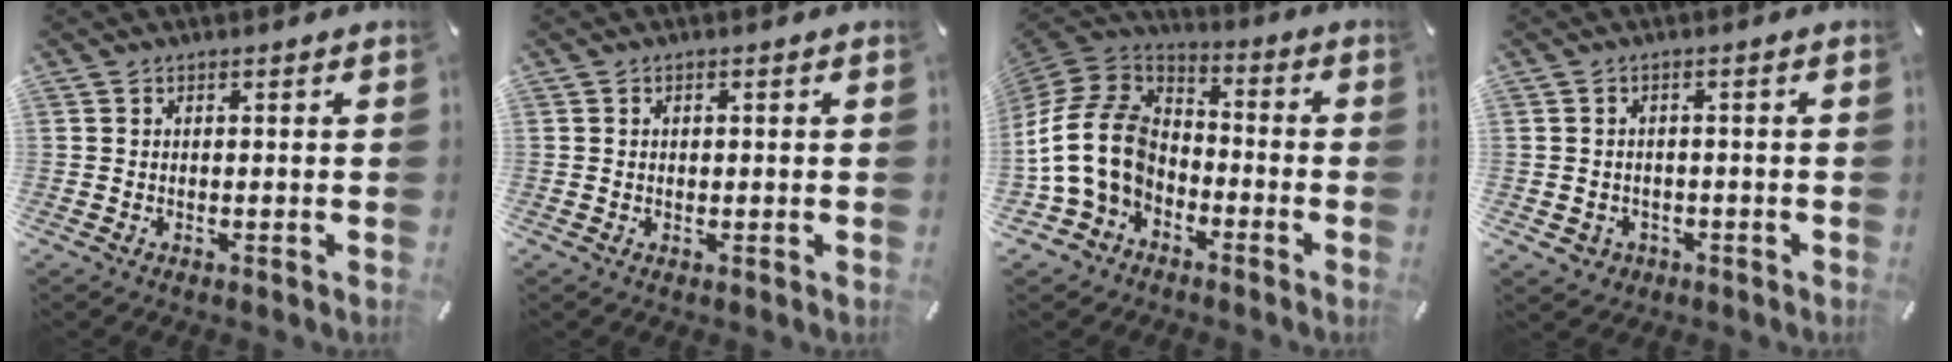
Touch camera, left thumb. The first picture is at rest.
{"total": 1.0, "force": [0.1, 0.9, 0.6], "torque": [-0.013, 0.006, 0.000]}
{"total": 16.4, "force": [-3.7, 12.5, 9.9], "torque": [-0.233, 0.025, -0.071]}
{"total": 3.1, "force": [-0.9, 2.8, 0.7], "torque": [-0.005, 0.001, -0.019]}